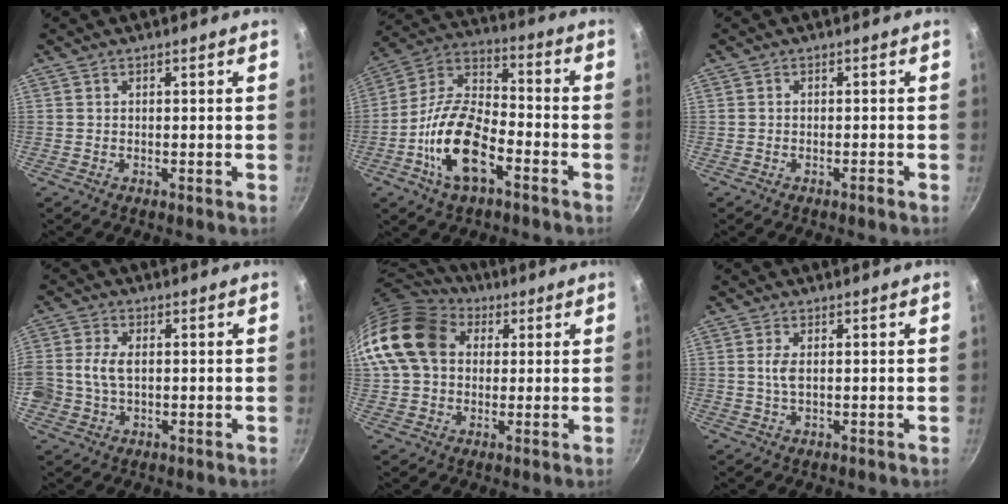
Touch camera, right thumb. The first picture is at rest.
{"total": 16.3, "force": [-6.6, 8.0, 12.6], "torque": [-0.228, 0.045, -0.139]}
{"total": 0.9, "force": [-0.8, 0.1, 0.5], "torque": [-0.013, 0.009, -0.012]}
{"total": 6.5, "force": [0.1, 4.5, 4.7], "torque": [-0.090, 0.011, -0.002]}
{"total": 16.6, "force": [3.5, 12.8, 9.9], "torque": [-0.178, 0.029, 0.048]}
{"total": 2.6, "force": [0.3, 1.1, 2.3], "torque": [-0.049, -0.002, 0.007]}